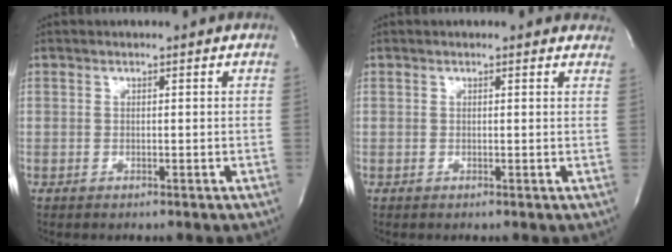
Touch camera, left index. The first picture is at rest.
{"total": 4.4, "force": [4.1, 1.3, 1.1], "torque": [-0.005, 0.002, 0.026]}